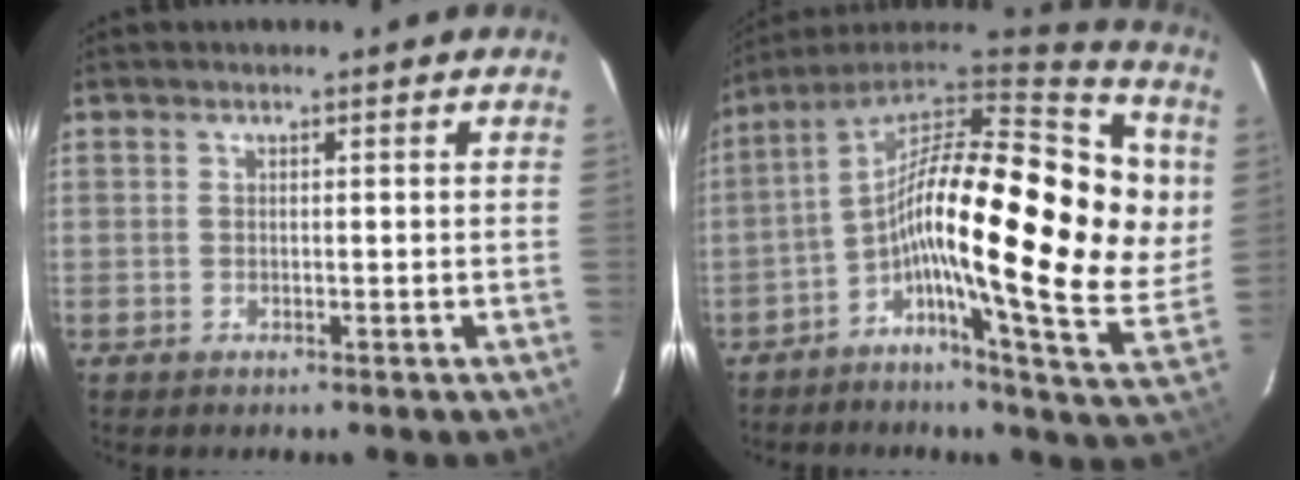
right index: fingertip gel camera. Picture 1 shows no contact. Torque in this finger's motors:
{"motor_torque": [2.14, 0.00, 1.05, 0.21]}